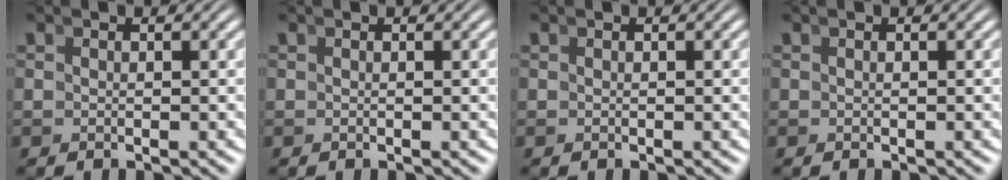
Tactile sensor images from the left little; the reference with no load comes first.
{"total": 0.0}
{"total": 0.0}
{"total": 0.0}